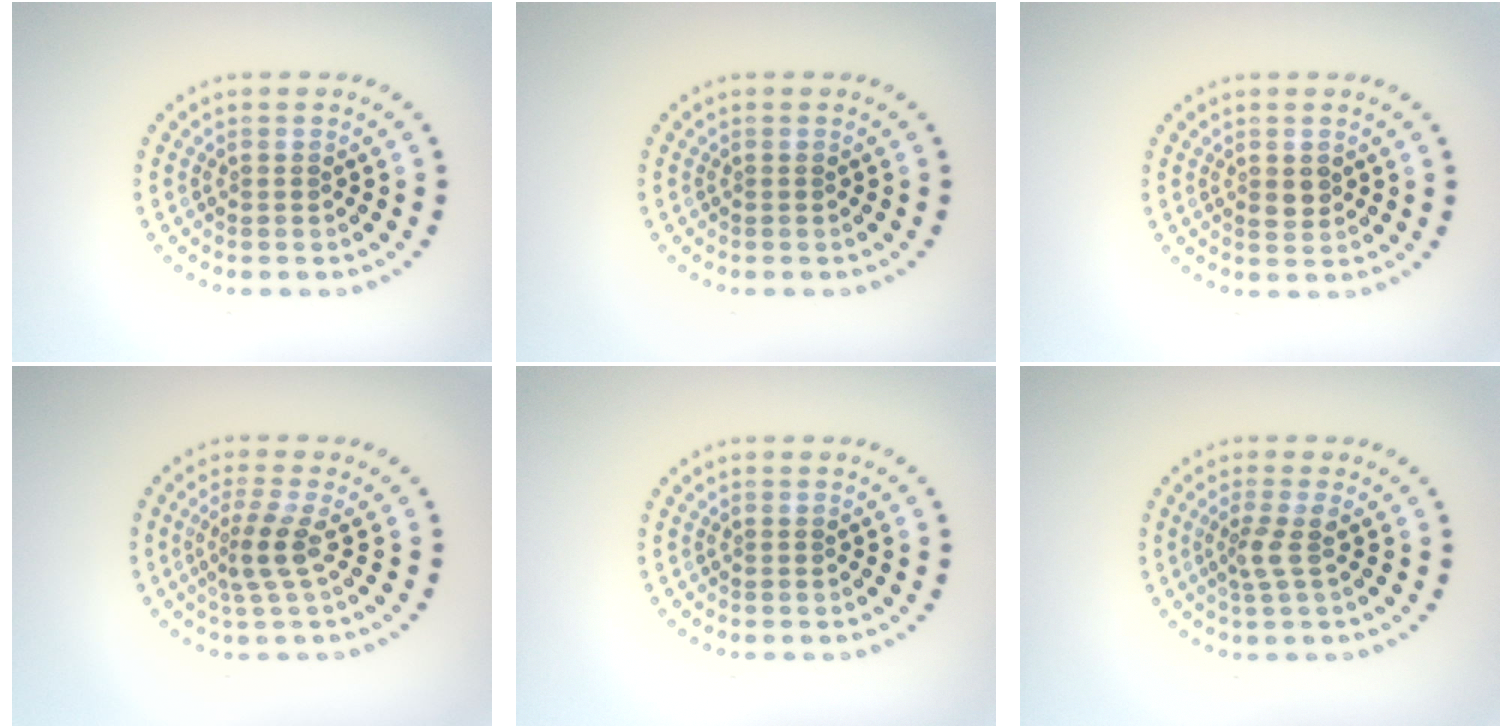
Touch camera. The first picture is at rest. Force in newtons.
{"total": 0.0}
{"total": 1.5, "press": 1.5, "slide": 0.1}
{"total": 2.6, "press": 1.8, "slide": 1.8}
{"total": 0.0}
{"total": 2.0, "press": 1.5, "slide": 1.3}